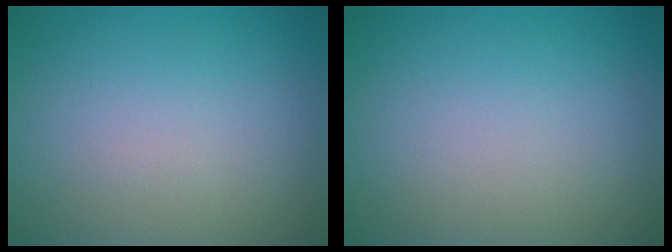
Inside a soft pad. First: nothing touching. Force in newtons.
{"total": 0.0}